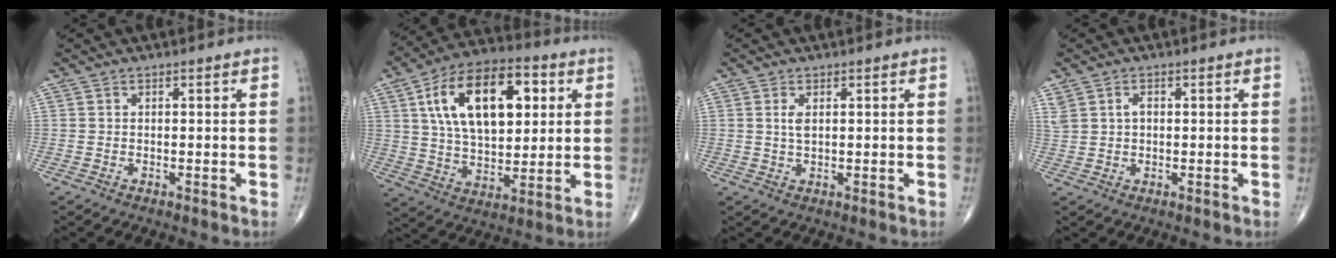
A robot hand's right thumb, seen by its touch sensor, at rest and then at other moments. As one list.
[{"total": 21.5, "force": [6.3, 11.6, 17.0], "torque": [-0.254, -0.002, 0.104]}, {"total": 2.2, "force": [0.7, 1.0, 1.8], "torque": [-0.036, -0.002, 0.016]}, {"total": 3.2, "force": [1.1, 2.2, 2.1], "torque": [-0.042, 0.008, 0.027]}]